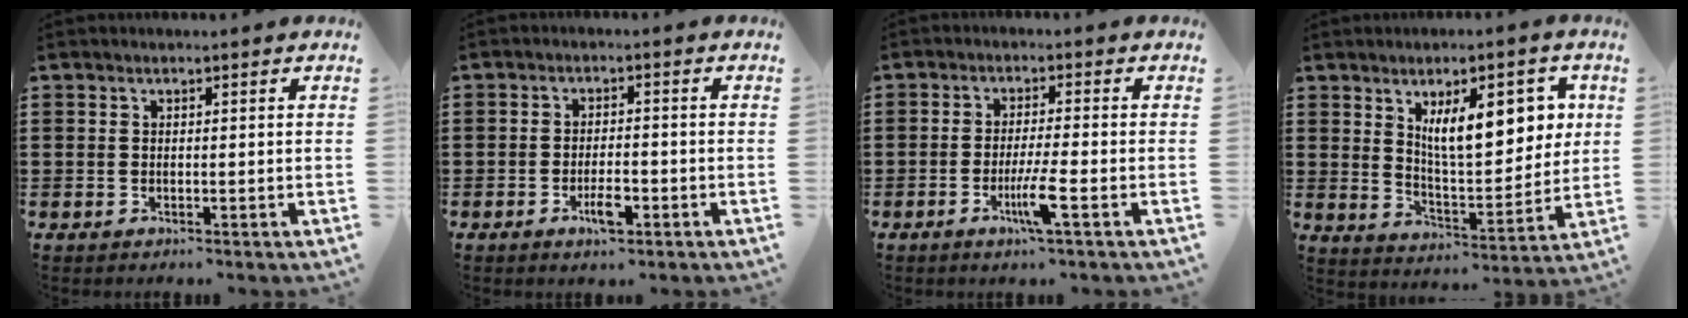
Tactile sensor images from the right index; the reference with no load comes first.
{"total": 3.8, "force": [-1.8, 1.3, 3.1], "torque": [-0.065, 0.000, -0.036]}
{"total": 5.1, "force": [-2.3, 0.0, 4.6], "torque": [-0.091, -0.017, -0.042]}
{"total": 11.6, "force": [4.5, 4.7, 9.6], "torque": [-0.154, -0.005, 0.073]}